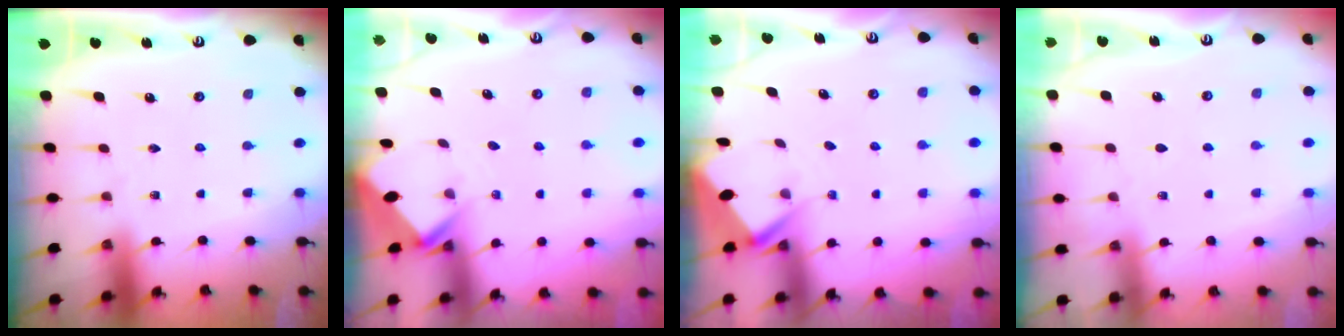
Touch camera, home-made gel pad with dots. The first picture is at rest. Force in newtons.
{"total": 2.5, "press": 2.5, "slide": 0.2}
{"total": 2.6, "press": 2.6, "slide": 0.1}
{"total": 3.0, "press": 3.0, "slide": 0.4}